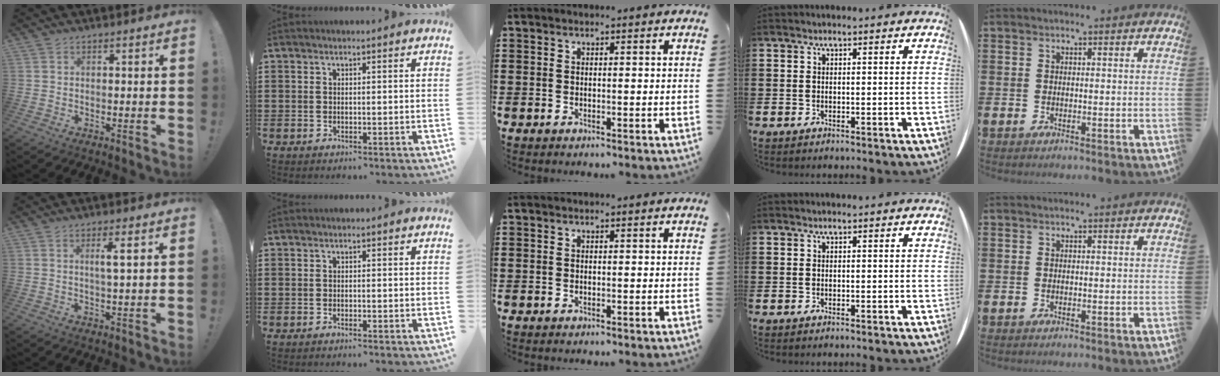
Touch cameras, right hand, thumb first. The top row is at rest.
{"thumb": {"total": 4.0, "force": [1.2, 0.0, 3.8], "torque": [-0.057, -0.010, 0.013]}, "index": {"total": 0.6, "force": [-0.6, 0.0, 0.1], "torque": [-0.004, -0.002, -0.012]}}